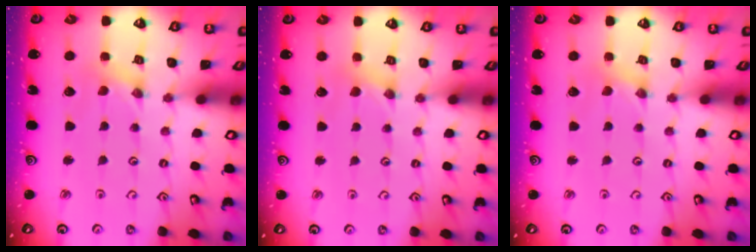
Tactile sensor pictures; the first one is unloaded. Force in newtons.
{"total": 1.8, "press": 1.7, "slide": 0.3}
{"total": 0.0}